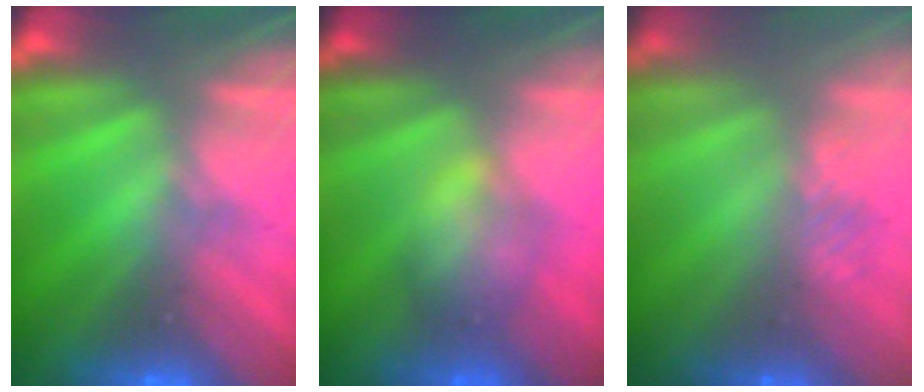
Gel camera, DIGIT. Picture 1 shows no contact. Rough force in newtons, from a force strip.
{"total": 2.0}
{"total": 2.9}